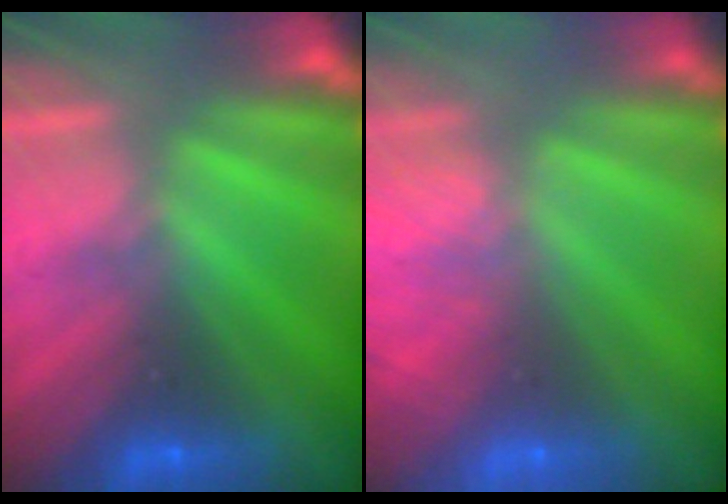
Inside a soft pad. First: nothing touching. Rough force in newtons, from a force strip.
{"total": 7.1}